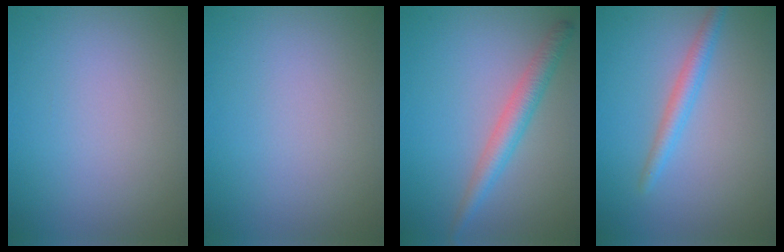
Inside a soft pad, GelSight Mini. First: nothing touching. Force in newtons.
{"total": 0.0}
{"total": 3.0, "press": 3.0, "slide": 0.0}
{"total": 2.2, "press": 2.2, "slide": 0.0}